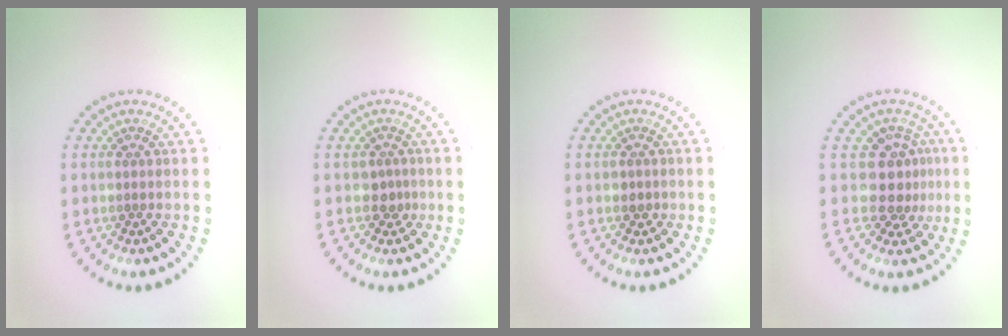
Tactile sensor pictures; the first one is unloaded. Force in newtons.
{"total": 1.3, "press": 1.0, "slide": 0.8}
{"total": 1.0, "press": 0.8, "slide": 0.5}
{"total": 3.0, "press": 2.1, "slide": 2.1}